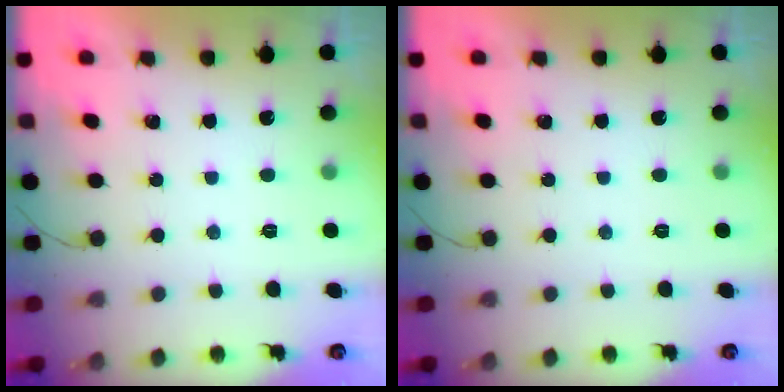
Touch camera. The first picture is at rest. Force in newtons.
{"total": 0.0}